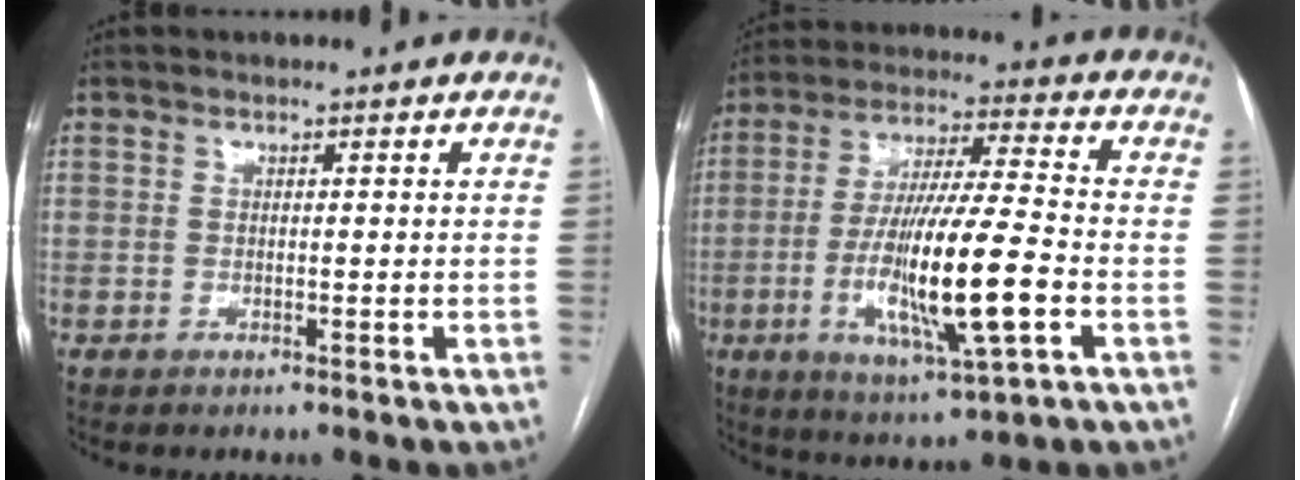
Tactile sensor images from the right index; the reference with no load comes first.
{"total": 16.9, "force": [-4.3, 1.5, 16.2], "torque": [-0.310, -0.016, -0.072]}